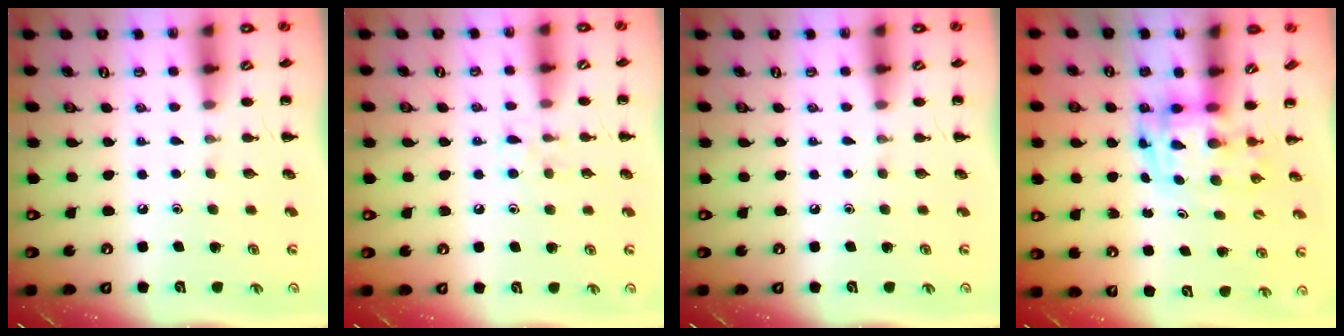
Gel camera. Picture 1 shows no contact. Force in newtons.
{"total": 6.5, "press": 6.2, "slide": 2.2}
{"total": 0.0}
{"total": 3.6, "press": 3.5, "slide": 0.7}